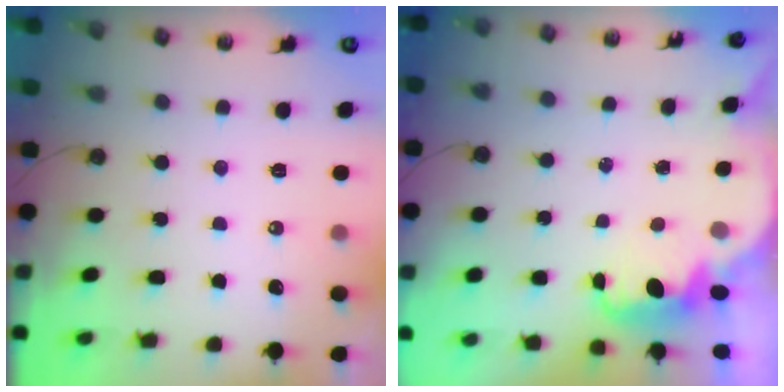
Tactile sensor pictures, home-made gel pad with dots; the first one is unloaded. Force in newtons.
{"total": 2.5, "press": 2.4, "slide": 0.6}